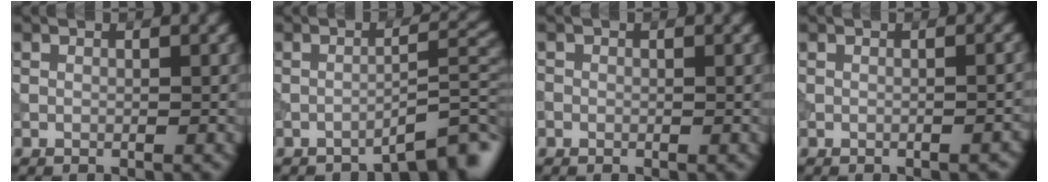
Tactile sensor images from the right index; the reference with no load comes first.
{"total": 4.4, "force": [-3.5, 0.6, 2.7], "torque": [-0.027, 0.018, -0.053]}
{"total": 0.6, "force": [-0.2, 0.6, 0.0], "torque": [0.004, -0.005, -0.003]}
{"total": 1.2, "force": [-0.9, 0.3, 0.7], "torque": [-0.009, 0.002, -0.010]}